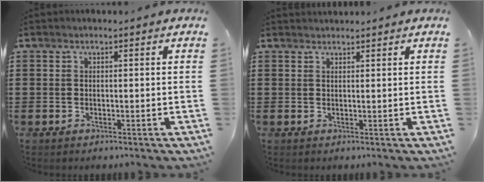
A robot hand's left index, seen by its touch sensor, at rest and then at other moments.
{"total": 1.0, "force": [1.0, 0.1, 0.1], "torque": [-0.003, -0.001, 0.019]}